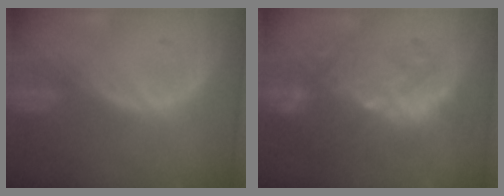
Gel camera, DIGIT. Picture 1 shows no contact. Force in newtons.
{"total": 10.5, "press": 9.6, "slide": 4.1}